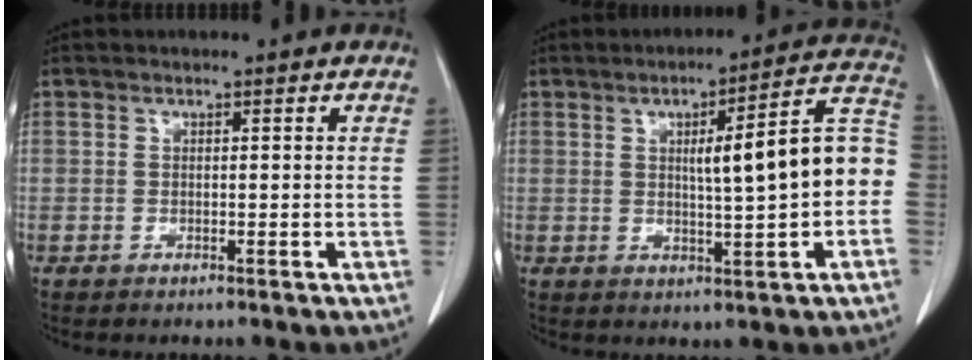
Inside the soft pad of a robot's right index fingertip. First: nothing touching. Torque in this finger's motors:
{"motor_torque": [0.80, -0.13, 0.47, 0.10]}